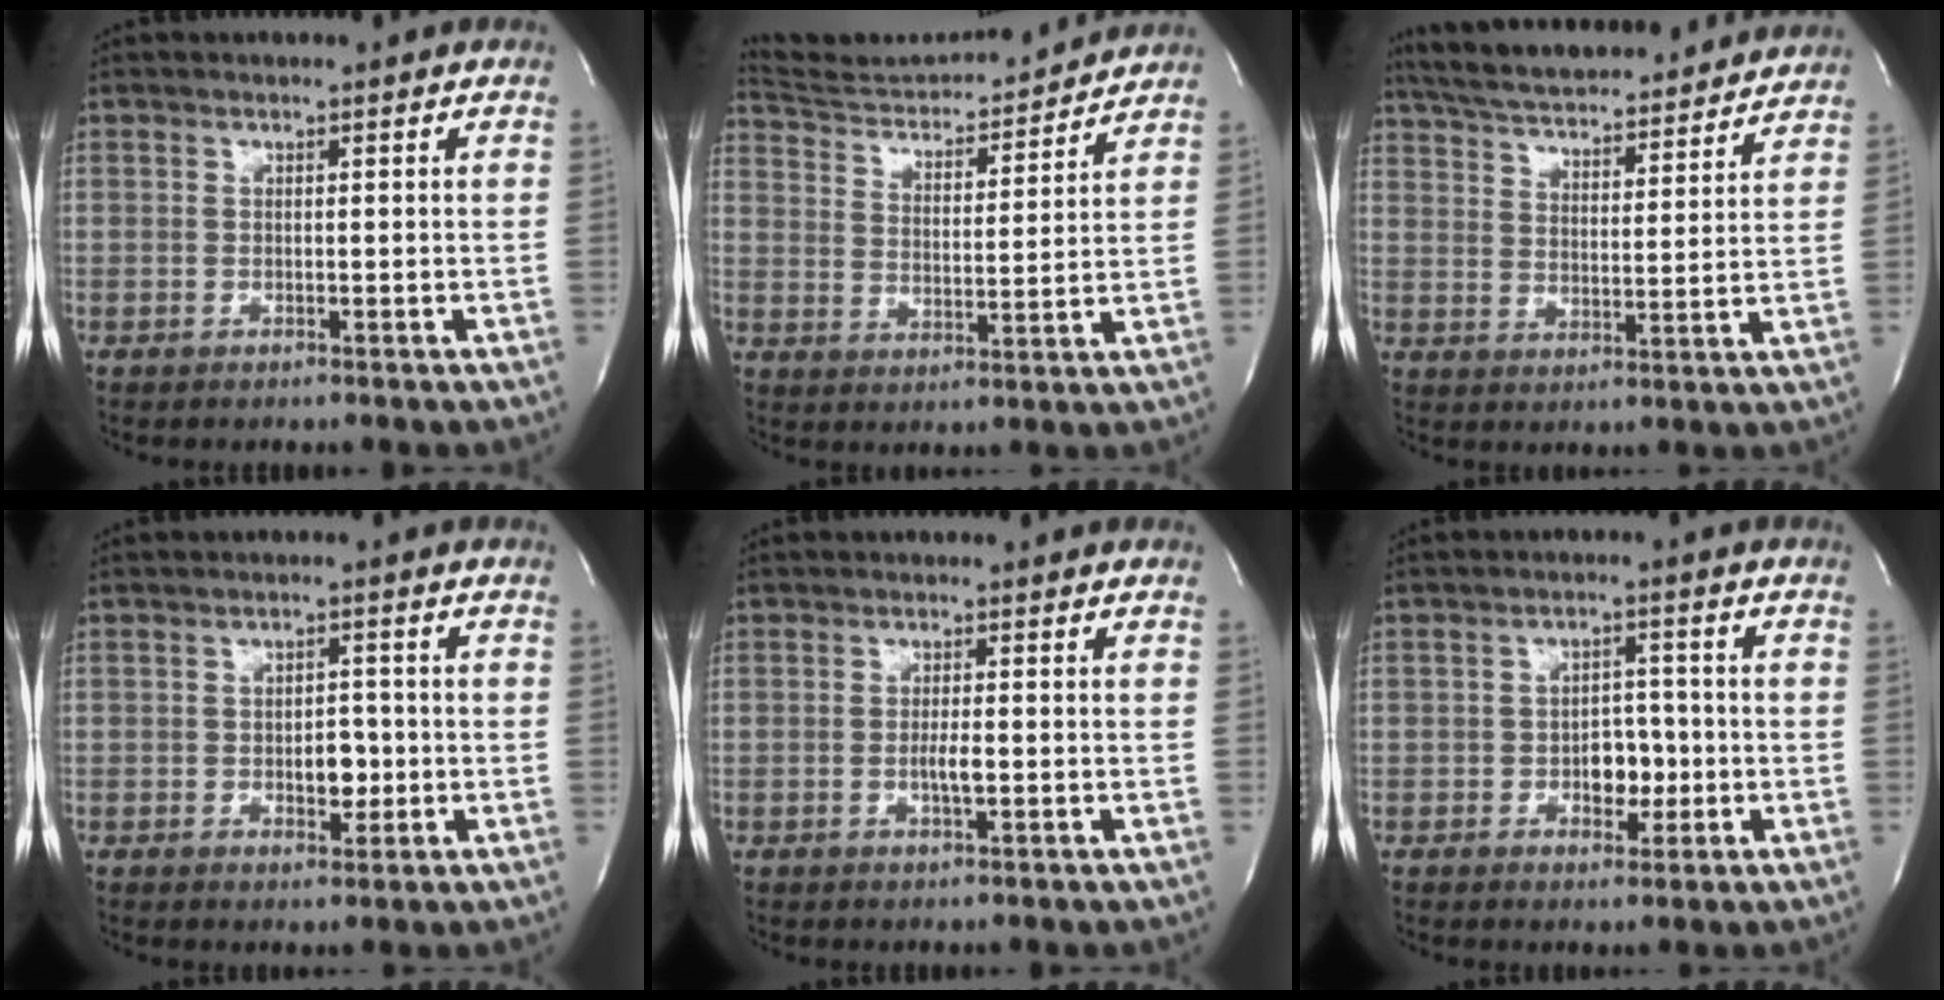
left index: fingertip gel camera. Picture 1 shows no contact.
{"total": 14.2, "force": [14.0, 1.2, 2.2], "torque": [-0.038, 0.000, 0.218]}
{"total": 21.4, "force": [19.7, 3.7, 7.6], "torque": [-0.133, 0.021, 0.279]}
{"total": 3.7, "force": [-0.8, 2.1, 3.0], "torque": [-0.039, 0.003, -0.008]}
{"total": 2.2, "force": [-0.6, 0.3, 2.1], "torque": [-0.045, -0.003, -0.011]}
{"total": 4.7, "force": [-1.3, 2.9, 3.5], "torque": [-0.047, 0.008, -0.017]}